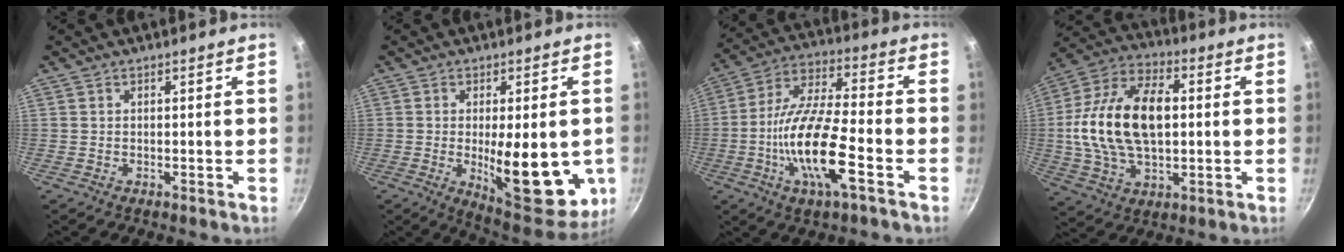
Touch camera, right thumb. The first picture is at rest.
{"total": 18.4, "force": [-2.6, 7.1, 16.8], "torque": [-0.196, -0.021, -0.023]}
{"total": 16.6, "force": [-5.4, 4.7, 14.9], "torque": [-0.285, 0.029, -0.113]}
{"total": 20.6, "force": [1.1, 12.1, 16.6], "torque": [-0.296, 0.022, 0.011]}